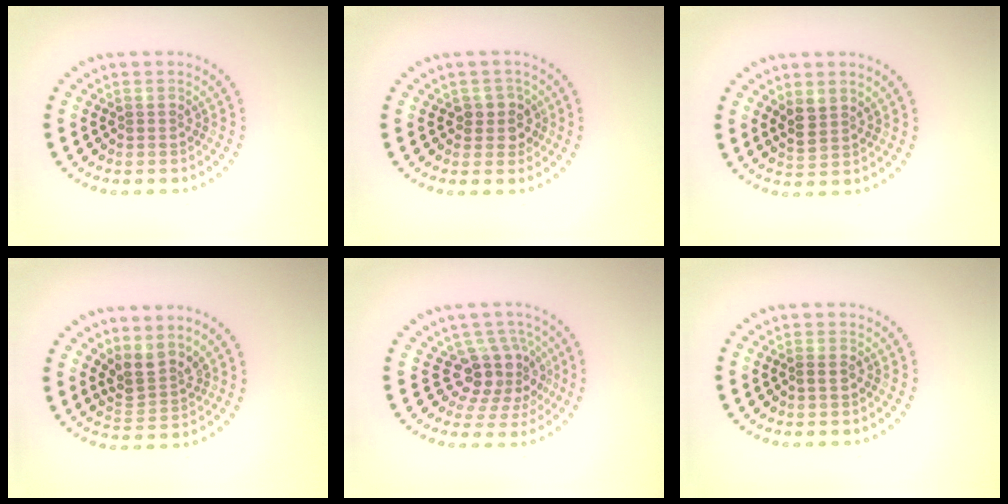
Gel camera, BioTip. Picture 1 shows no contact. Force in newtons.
{"total": 2.0, "press": 1.7, "slide": 1.0}
{"total": 2.2, "press": 1.8, "slide": 1.2}
{"total": 2.8, "press": 2.0, "slide": 1.9}
{"total": 4.1, "press": 3.2, "slide": 2.6}
{"total": 0.6, "press": 0.3, "slide": 0.5}